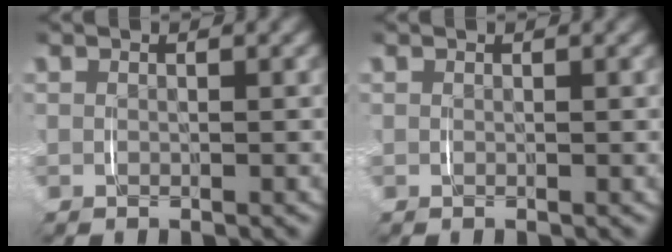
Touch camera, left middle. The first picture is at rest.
{"total": 0.0}